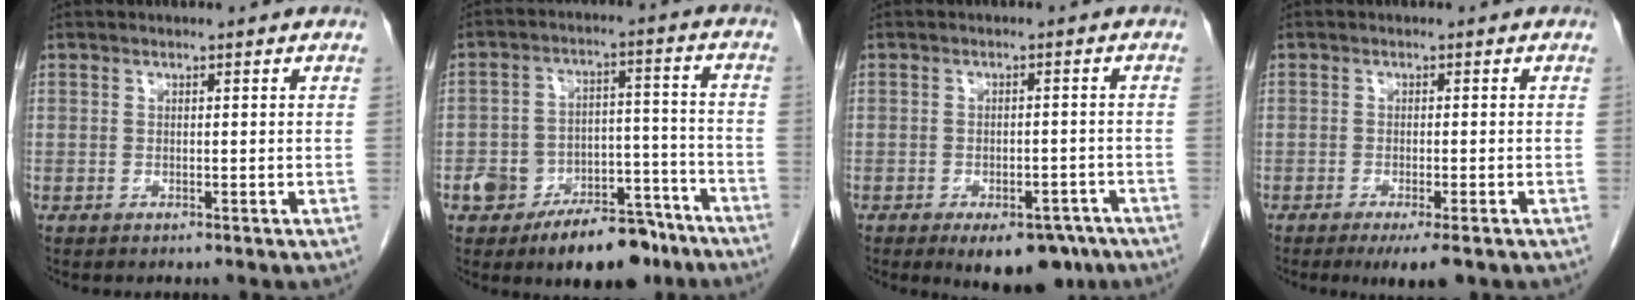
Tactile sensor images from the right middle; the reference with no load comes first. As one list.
[{"total": 12.6, "force": [-8.8, 5.9, 6.8], "torque": [-0.087, 0.029, -0.131]}, {"total": 9.6, "force": [-6.5, 4.6, 5.3], "torque": [-0.058, 0.004, -0.088]}, {"total": 4.8, "force": [-3.2, 0.7, 3.5], "torque": [-0.046, -0.013, -0.044]}]